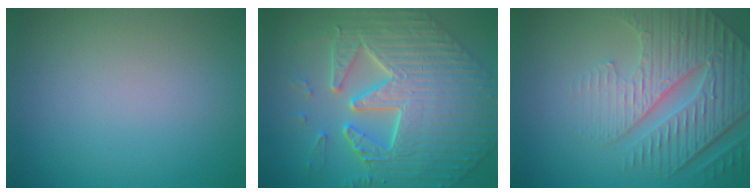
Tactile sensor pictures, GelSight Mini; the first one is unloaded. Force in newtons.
{"total": 9.4, "press": 7.4, "slide": 5.9}
{"total": 7.0, "press": 5.4, "slide": 4.5}